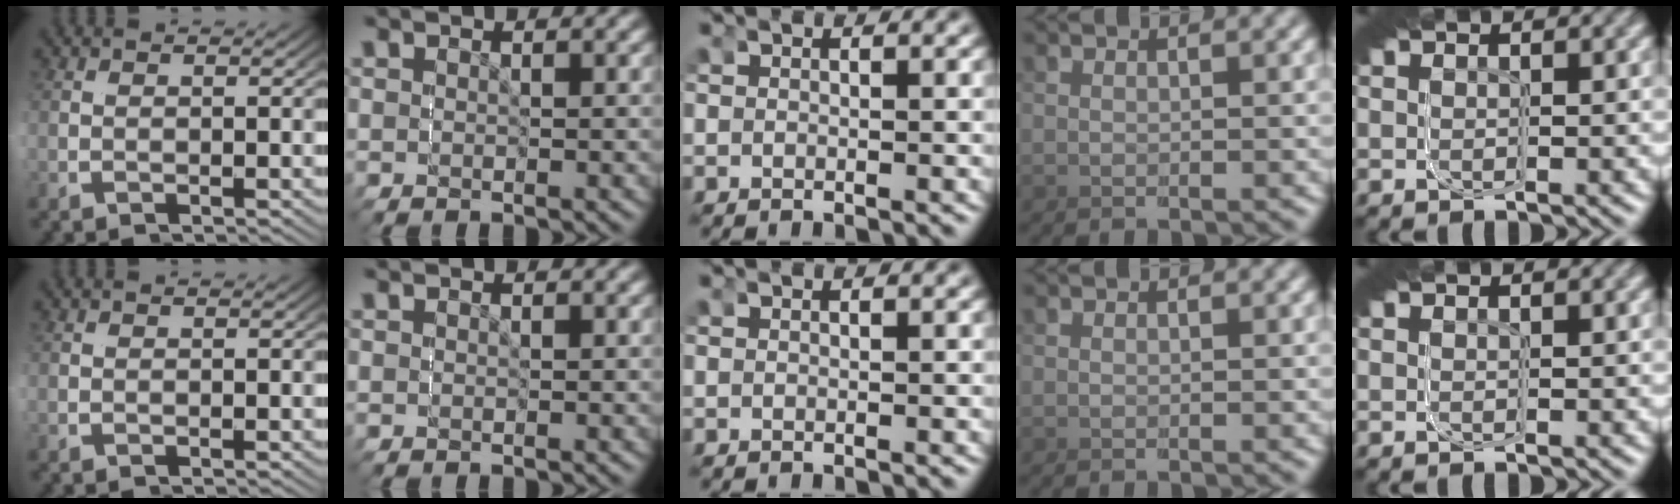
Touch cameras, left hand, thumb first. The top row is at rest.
{}